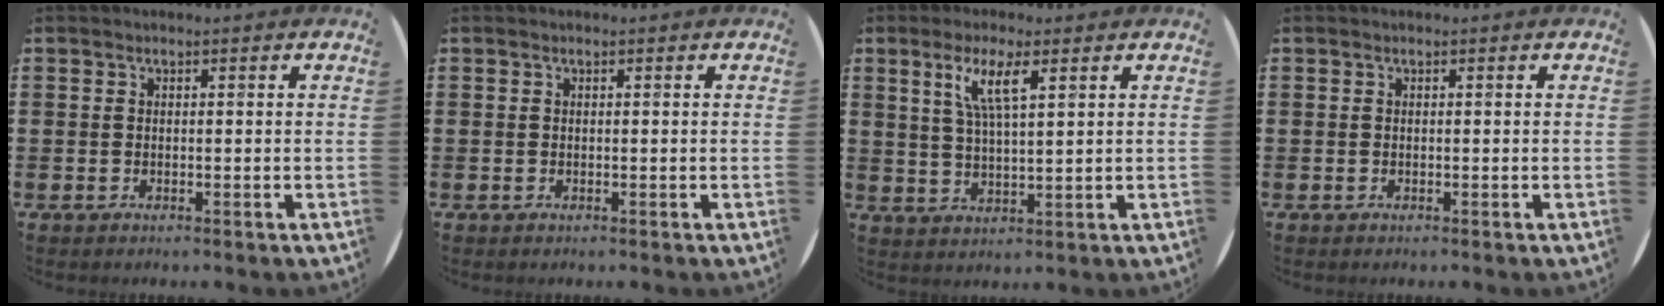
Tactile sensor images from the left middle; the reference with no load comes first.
{"total": 0.0}
{"total": 5.7, "force": [3.2, 1.1, 4.5], "torque": [-0.090, 0.005, 0.051]}
{"total": 0.0}